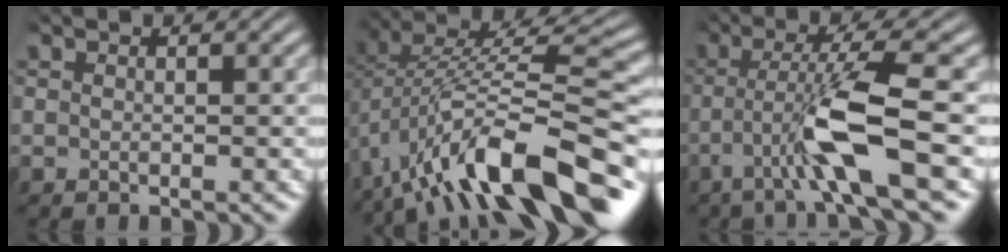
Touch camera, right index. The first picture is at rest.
{"total": 9.9, "force": [-3.2, 4.3, 8.3], "torque": [-0.139, -0.016, -0.034]}
{"total": 5.1, "force": [-0.2, -0.2, 5.0], "torque": [-0.090, 0.004, -0.001]}